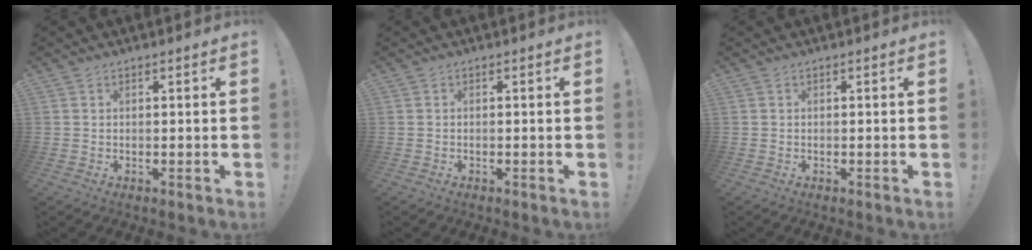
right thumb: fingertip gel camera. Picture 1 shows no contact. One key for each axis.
{"total": 0.0}
{"total": 0.0}